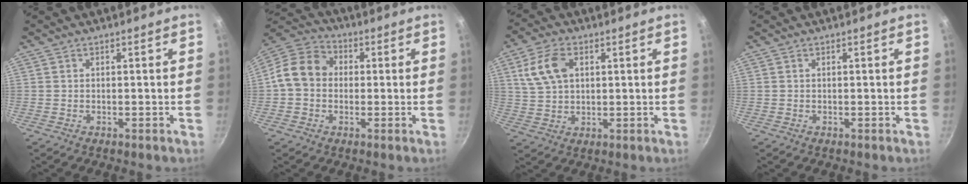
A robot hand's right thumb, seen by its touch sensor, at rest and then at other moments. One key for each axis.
{"total": 10.9, "fx": 0.0, "fy": 9.1, "fz": 6.0, "tx": -0.080, "ty": 0.029, "tz": -0.024}
{"total": 9.0, "fx": 2.8, "fy": 5.8, "fz": 6.3, "tx": -0.116, "ty": 0.003, "tz": 0.054}
{"total": 0.0}